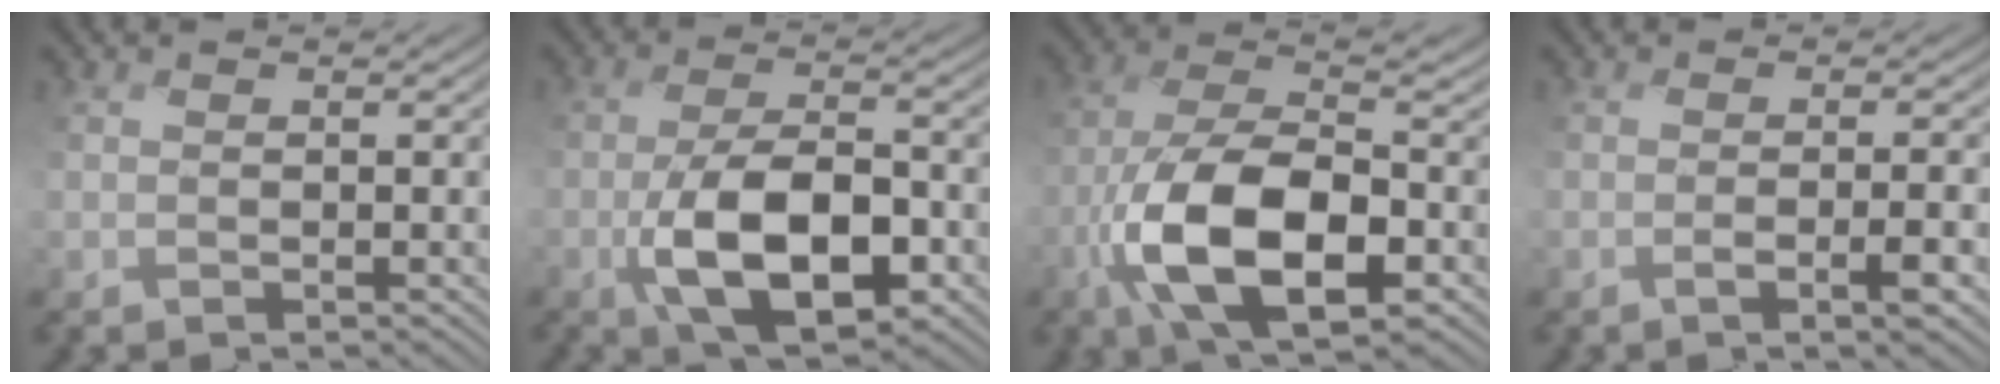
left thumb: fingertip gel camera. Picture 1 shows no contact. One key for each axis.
{"total": 11.0, "fx": -3.8, "fy": 4.9, "fz": 9.1, "tx": -0.175, "ty": -0.009, "tz": -0.069}
{"total": 13.3, "fx": -4.5, "fy": 5.7, "fz": 11.1, "tx": -0.231, "ty": -0.013, "tz": -0.091}
{"total": 3.8, "fx": -1.1, "fy": 0.7, "fz": 3.6, "tx": -0.056, "ty": 0.003, "tz": -0.020}